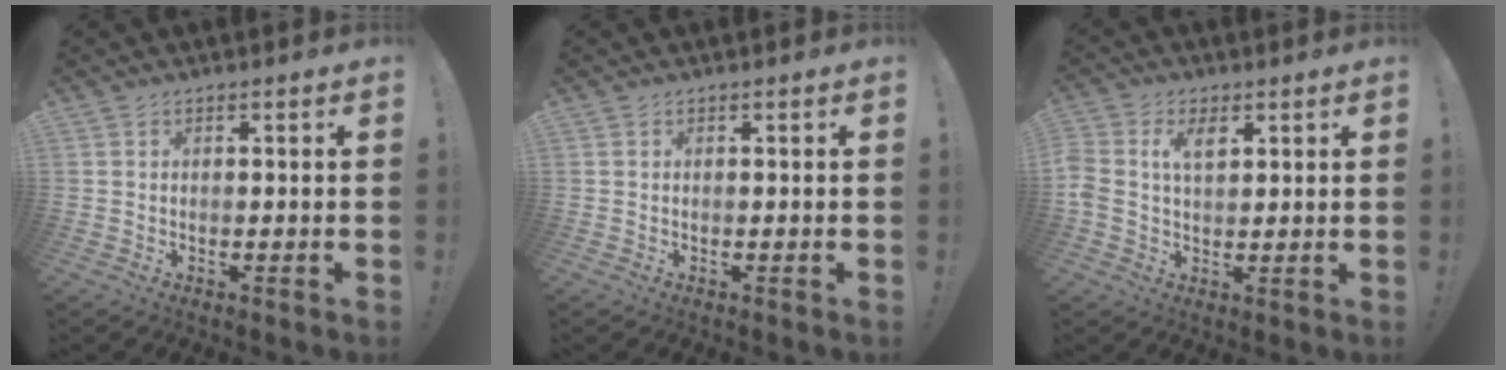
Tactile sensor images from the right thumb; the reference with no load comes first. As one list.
[{"total": 0.0}, {"total": 5.9, "force": [1.8, 3.8, 4.2], "torque": [-0.079, -0.003, 0.031]}]